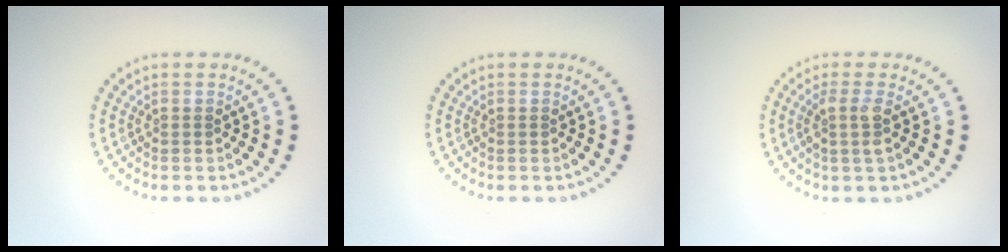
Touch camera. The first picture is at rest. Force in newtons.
{"total": 0.0}
{"total": 2.0, "press": 1.6, "slide": 1.2}